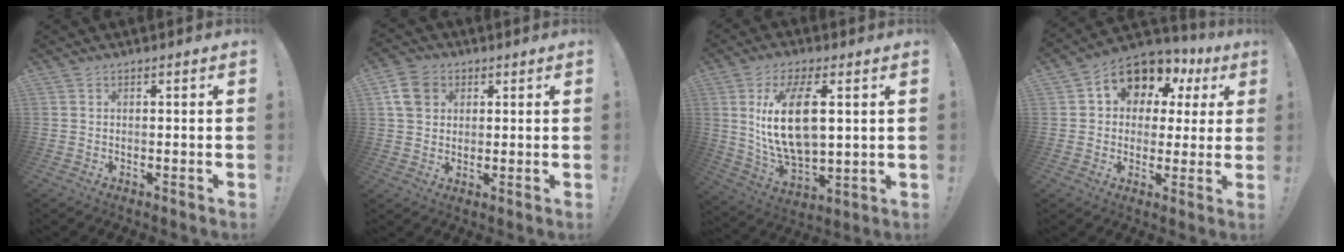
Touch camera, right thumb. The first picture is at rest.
{"total": 8.5, "force": [3.1, 6.9, 3.9], "torque": [-0.056, -0.002, 0.064]}
{"total": 17.3, "force": [4.1, 8.3, 14.7], "torque": [-0.289, -0.015, 0.062]}
{"total": 10.2, "force": [5.9, 7.0, 4.4], "torque": [-0.073, -0.045, 0.108]}